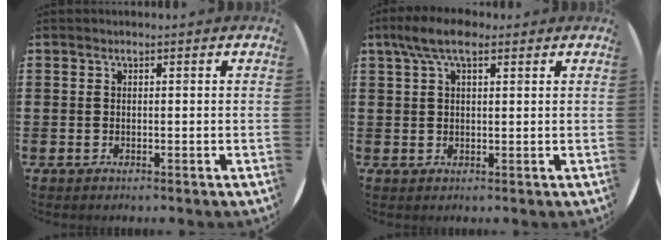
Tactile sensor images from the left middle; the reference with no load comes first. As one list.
[{"total": 5.3, "force": [3.1, 2.2, 3.7], "torque": [-0.070, 0.008, 0.053]}]